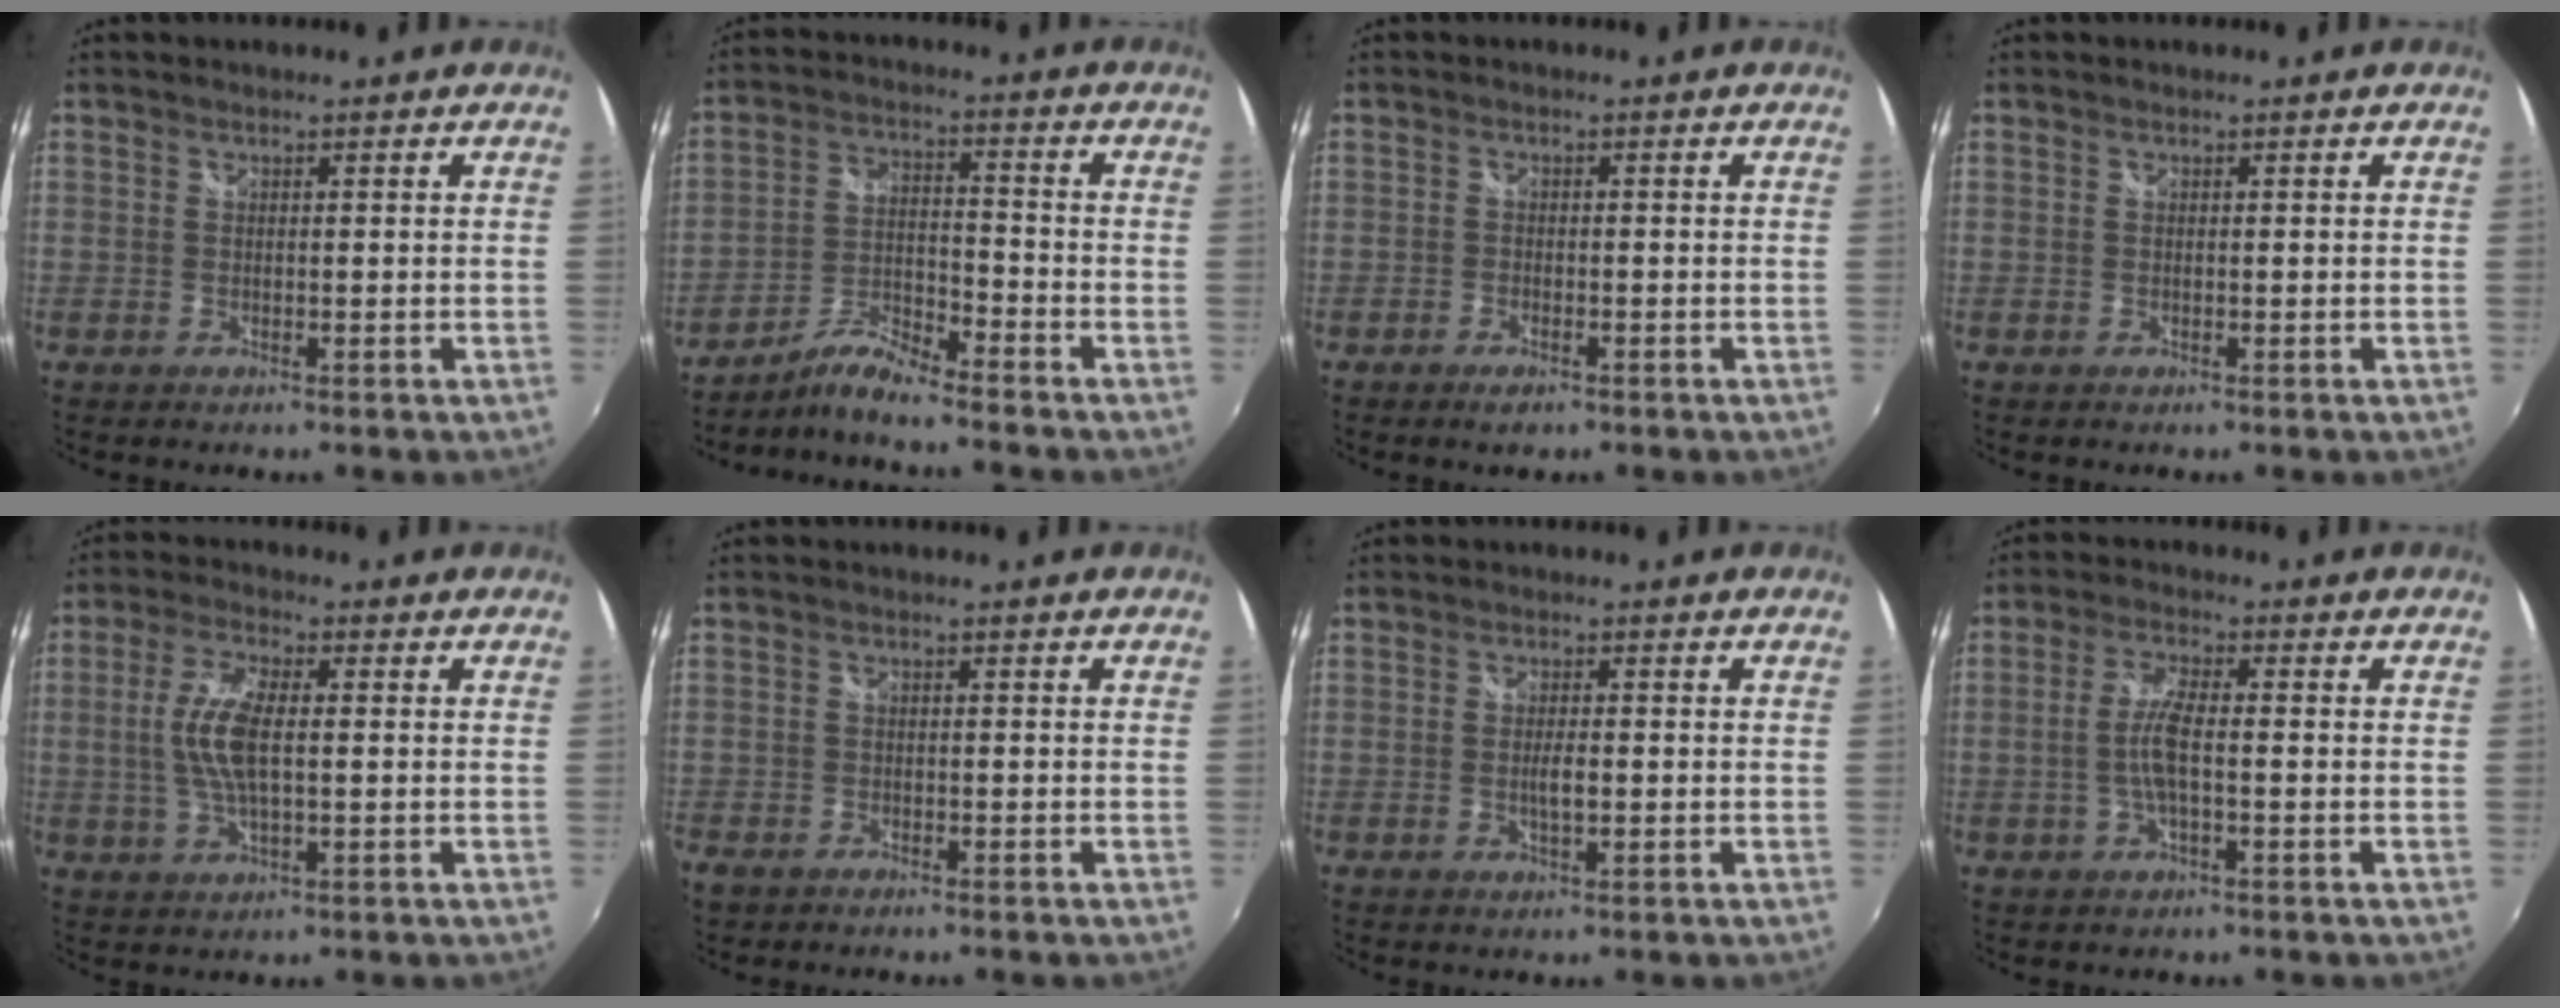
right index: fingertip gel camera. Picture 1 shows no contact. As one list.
[{"total": 6.2, "force": [-6.0, -0.7, 1.6], "torque": [-0.041, 0.017, -0.119]}, {"total": 2.3, "force": [-1.7, 1.1, 1.2], "torque": [-0.031, -0.003, -0.032]}, {"total": 0.0}, {"total": 8.3, "force": [0.1, 3.0, 7.8], "torque": [-0.160, 0.003, 0.002]}, {"total": 2.5, "force": [-1.8, 1.6, 0.5], "torque": [-0.017, -0.002, -0.035]}, {"total": 2.4, "force": [-0.4, 0.5, 2.3], "torque": [-0.042, -0.003, -0.008]}, {"total": 5.5, "force": [-0.9, 1.1, 5.3], "torque": [-0.107, 0.002, -0.018]}]